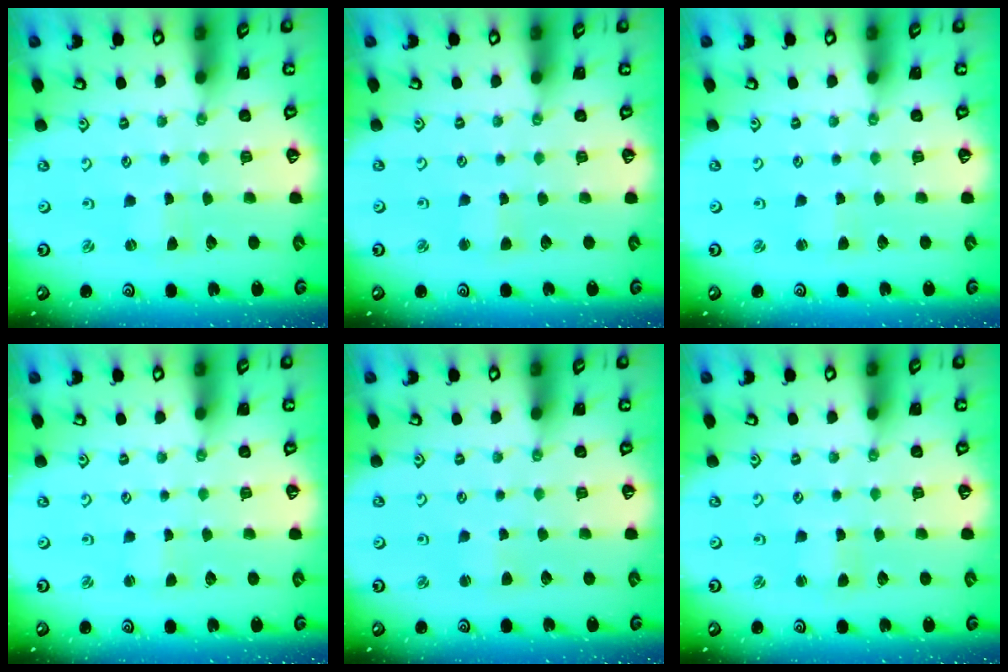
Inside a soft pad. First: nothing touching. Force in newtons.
{"total": 1.9, "press": 1.9, "slide": 0.3}
{"total": 1.3, "press": 1.3, "slide": 0.2}
{"total": 0.6, "press": 0.6, "slide": 0.0}
{"total": 1.2, "press": 1.1, "slide": 0.1}
{"total": 0.9, "press": 0.9, "slide": 0.2}